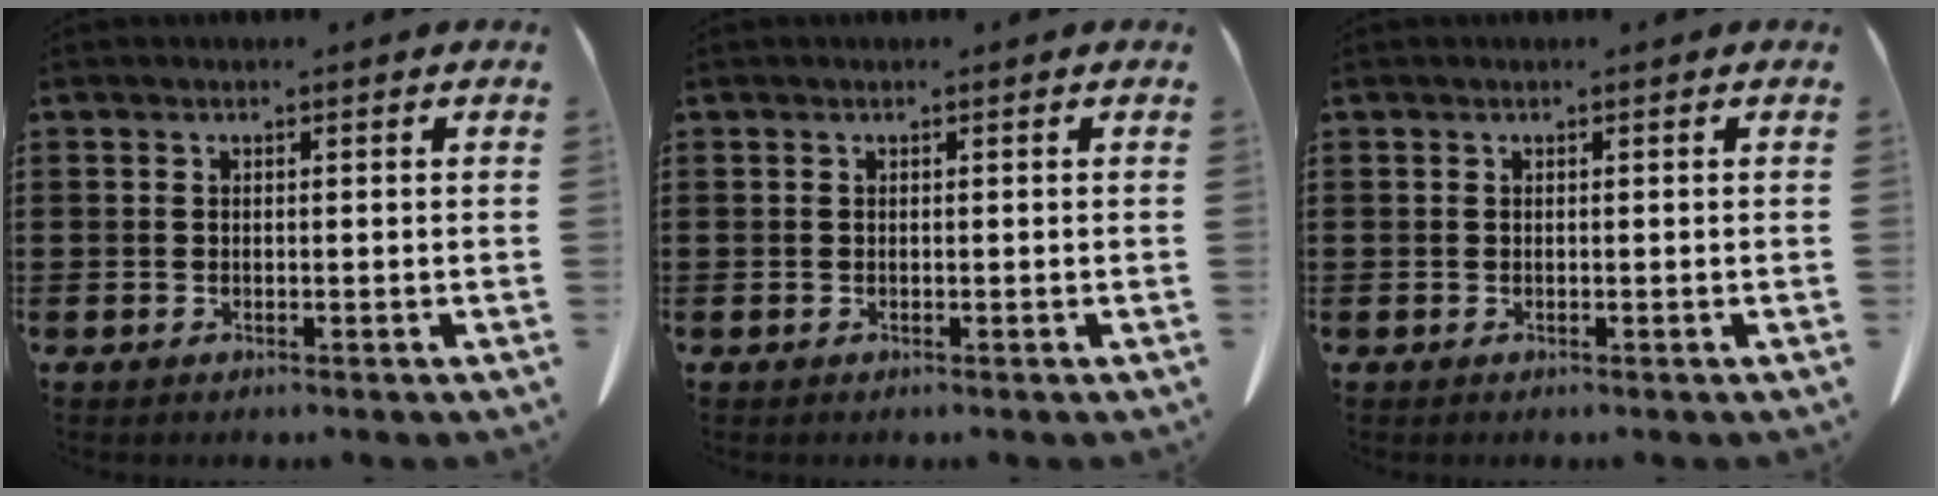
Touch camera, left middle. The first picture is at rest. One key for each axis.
{"total": 0.0}
{"total": 0.0}